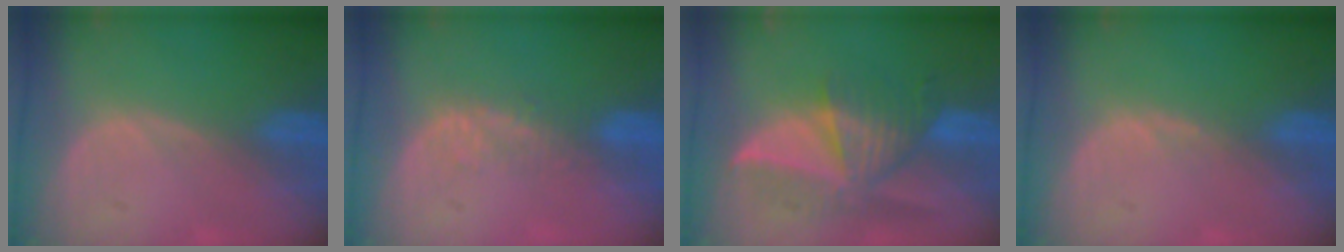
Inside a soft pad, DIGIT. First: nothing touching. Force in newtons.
{"total": 2.9, "press": 2.3, "slide": 1.8}
{"total": 8.2, "press": 7.8, "slide": 2.5}
{"total": 0.6, "press": 0.5, "slide": 0.3}